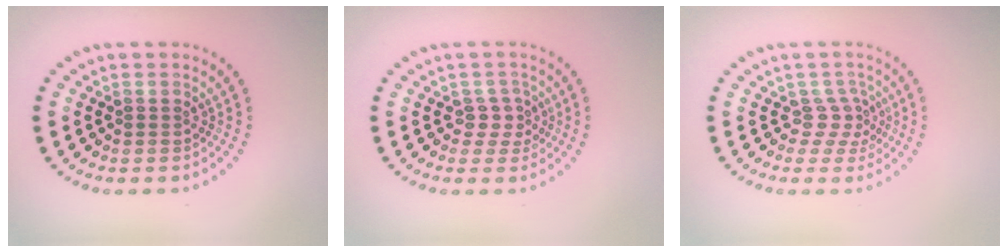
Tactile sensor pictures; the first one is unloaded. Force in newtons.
{"total": 1.8, "press": 1.5, "slide": 0.9}
{"total": 2.1, "press": 1.4, "slide": 1.5}